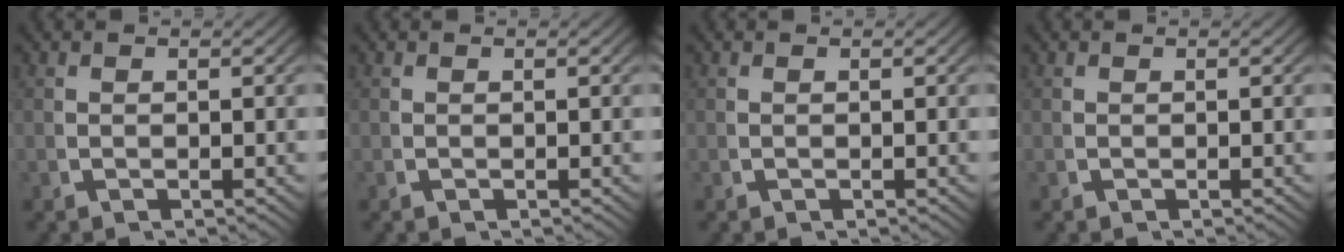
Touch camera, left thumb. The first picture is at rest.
{"total": 0.0}
{"total": 0.0}
{"total": 0.0}